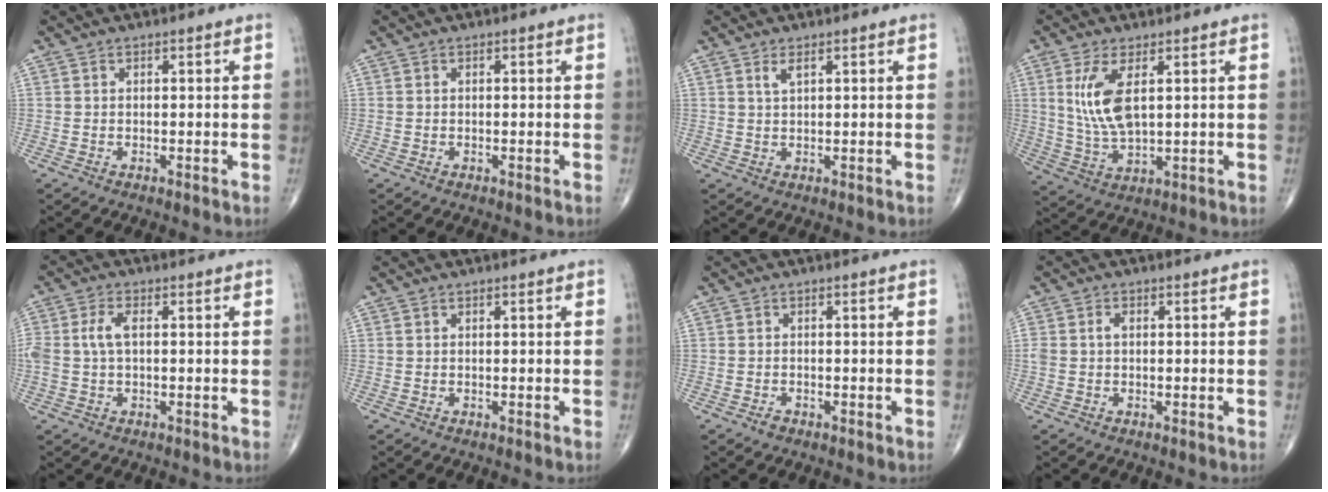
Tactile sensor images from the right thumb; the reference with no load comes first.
{"total": 0.0}
{"total": 1.6, "force": [0.9, 0.5, 1.2], "torque": [-0.025, 0.000, 0.021]}
{"total": 9.1, "force": [2.6, 3.6, 7.9], "torque": [-0.167, -0.014, 0.061]}
{"total": 4.5, "force": [0.4, 2.3, 3.8], "torque": [-0.101, 0.013, 0.007]}
{"total": 0.0}
{"total": 1.1, "force": [-0.8, 0.7, 0.5], "torque": [-0.008, 0.003, -0.014]}
{"total": 1.9, "force": [0.2, 1.3, 1.4], "torque": [-0.036, 0.010, 0.005]}